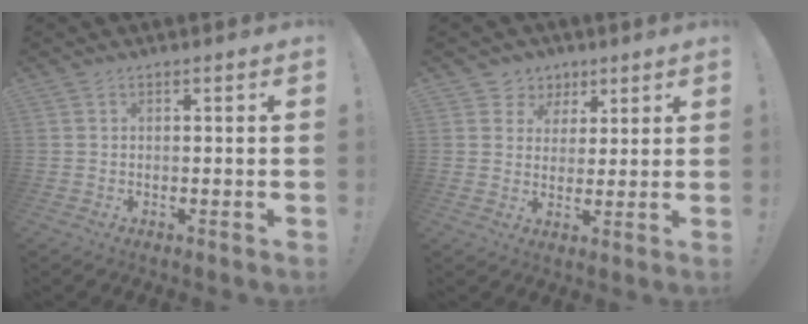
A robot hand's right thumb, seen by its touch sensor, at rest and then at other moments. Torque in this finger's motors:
{"motor_torque": [-0.03, -0.04, 0.10, -0.05, 0.00]}